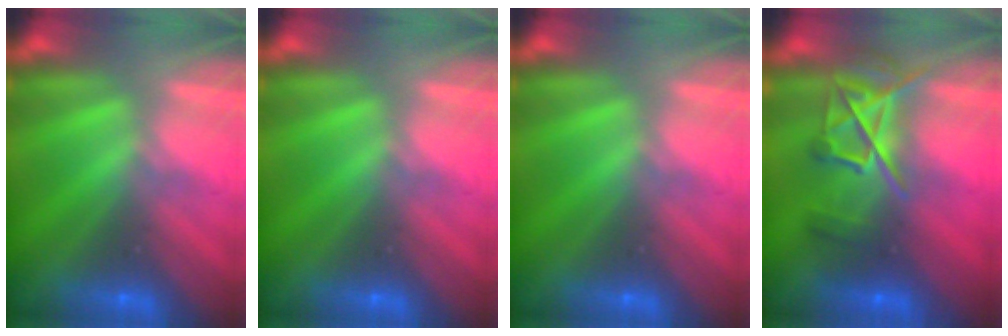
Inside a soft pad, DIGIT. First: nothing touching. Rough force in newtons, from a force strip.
{"total": 0.0}
{"total": 0.0}
{"total": 6.1}